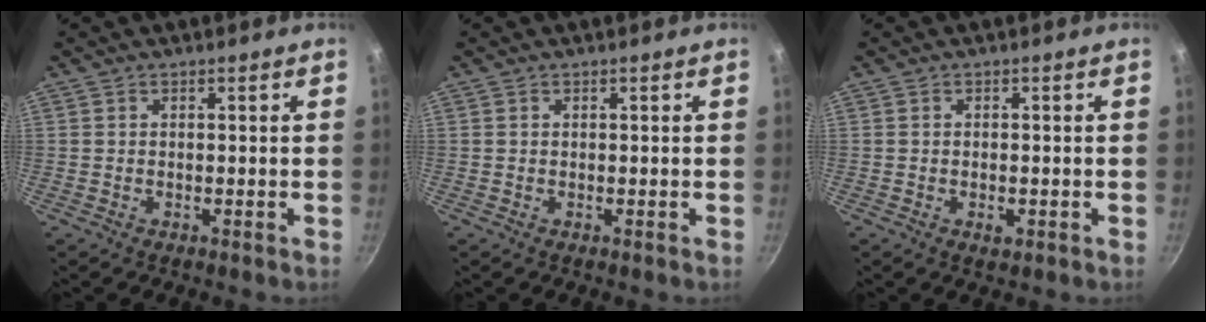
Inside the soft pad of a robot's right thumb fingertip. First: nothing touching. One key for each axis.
{"total": 0.0}
{"total": 1.9, "fx": -0.7, "fy": 1.1, "fz": 1.4, "tx": -0.025, "ty": 0.000, "tz": -0.010}